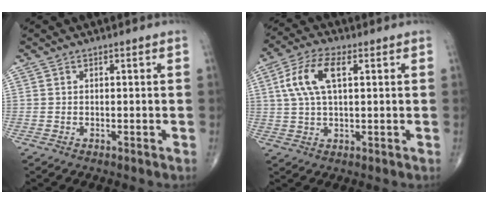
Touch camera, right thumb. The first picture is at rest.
{"total": 9.4, "force": [2.6, 4.2, 7.9], "torque": [-0.171, 0.015, 0.048]}